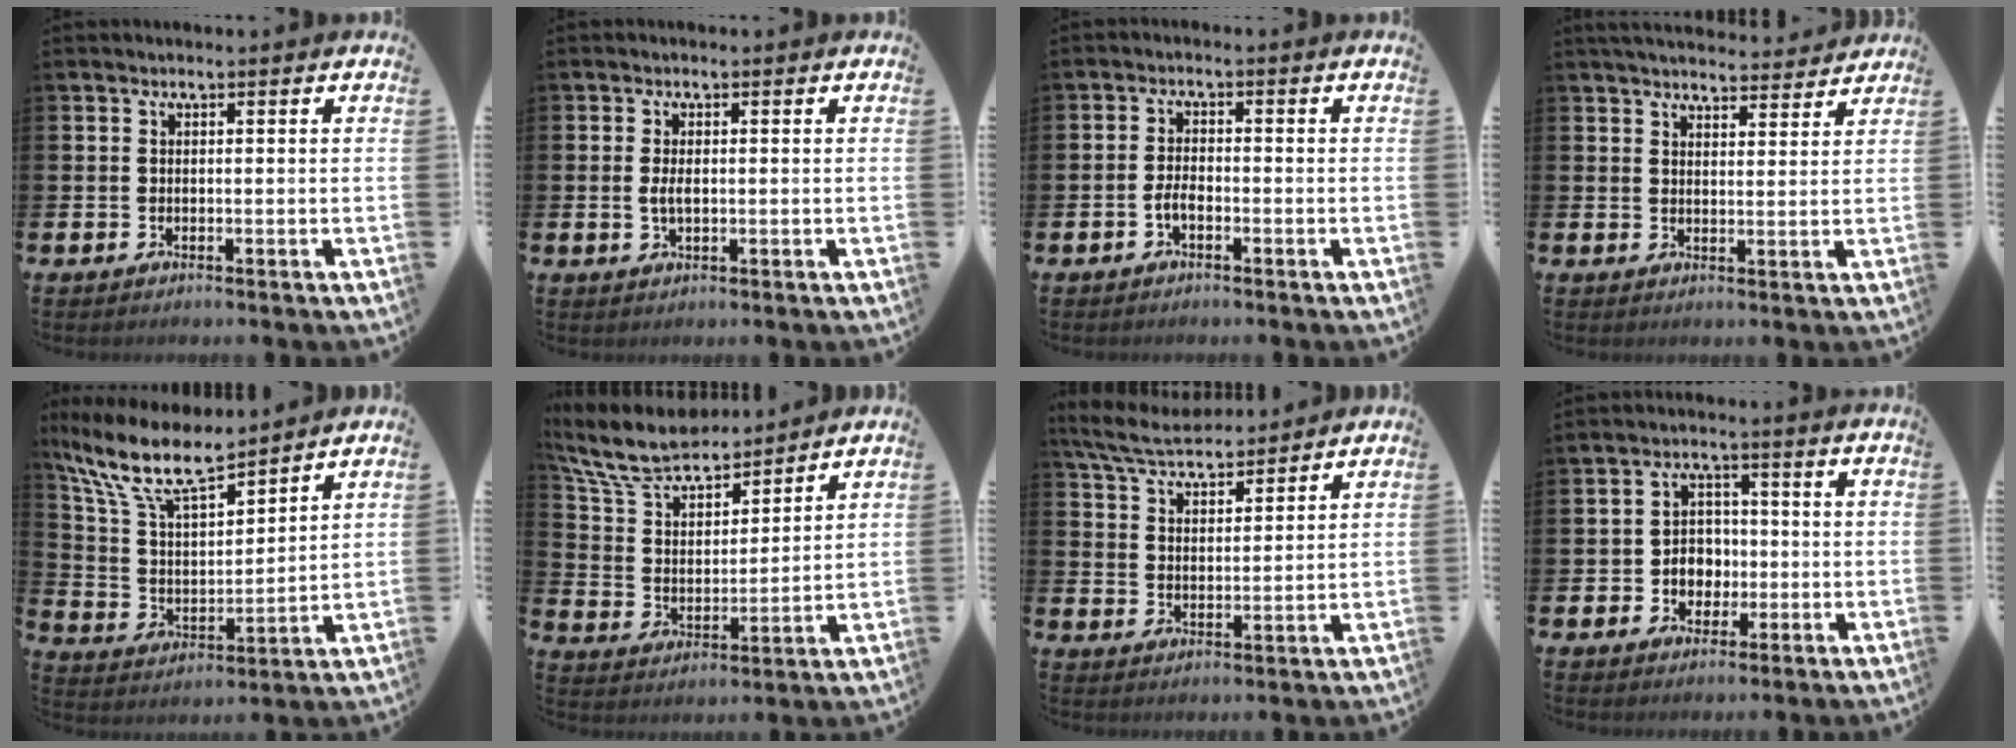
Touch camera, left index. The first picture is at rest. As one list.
[{"total": 2.0, "force": [-0.1, 0.9, 1.8], "torque": [-0.029, 0.000, -0.004]}, {"total": 2.0, "force": [-1.0, 0.8, 1.5], "torque": [-0.022, 0.000, -0.023]}, {"total": 4.3, "force": [4.3, 0.5, 0.4], "torque": [-0.010, -0.025, 0.076]}, {"total": 11.1, "force": [9.4, 2.5, 5.2], "torque": [-0.139, -0.053, 0.167]}, {"total": 9.4, "force": [8.4, 2.8, 3.1], "torque": [-0.101, -0.051, 0.150]}, {"total": 6.3, "force": [6.0, 1.2, 1.4], "torque": [-0.052, -0.029, 0.108]}, {"total": 3.9, "force": [-0.8, 3.5, 1.4], "torque": [-0.025, 0.002, -0.025]}]